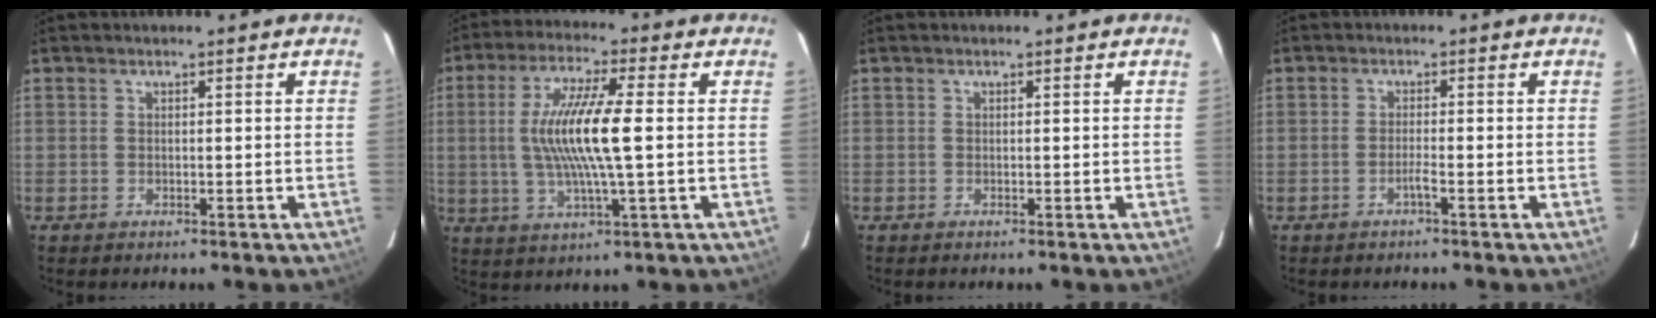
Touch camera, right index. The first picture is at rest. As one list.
[{"total": 12.6, "force": [0.3, 1.0, 12.6], "torque": [-0.241, -0.003, 0.006]}, {"total": 0.0}, {"total": 1.5, "force": [-1.0, -0.2, 1.1], "torque": [-0.022, 0.000, -0.020]}]